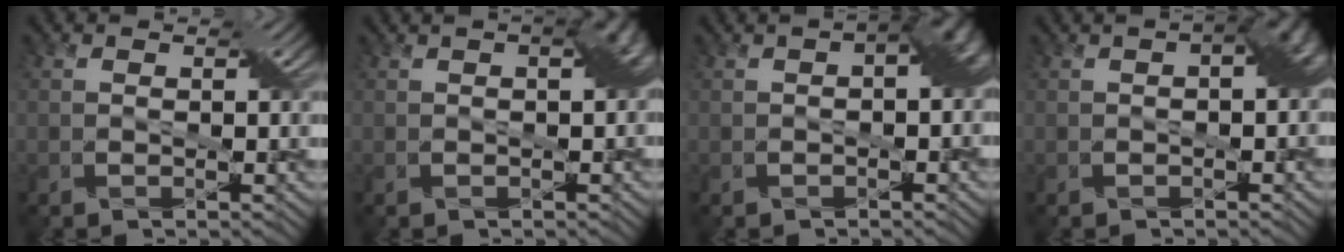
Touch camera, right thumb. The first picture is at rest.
{"total": 2.9, "force": [0.5, 0.9, 2.7], "torque": [-0.032, 0.015, 0.006]}
{"total": 4.9, "force": [0.3, 2.4, 4.2], "torque": [-0.051, 0.009, 0.005]}
{"total": 4.4, "force": [0.3, 2.1, 3.9], "torque": [-0.046, 0.009, 0.005]}